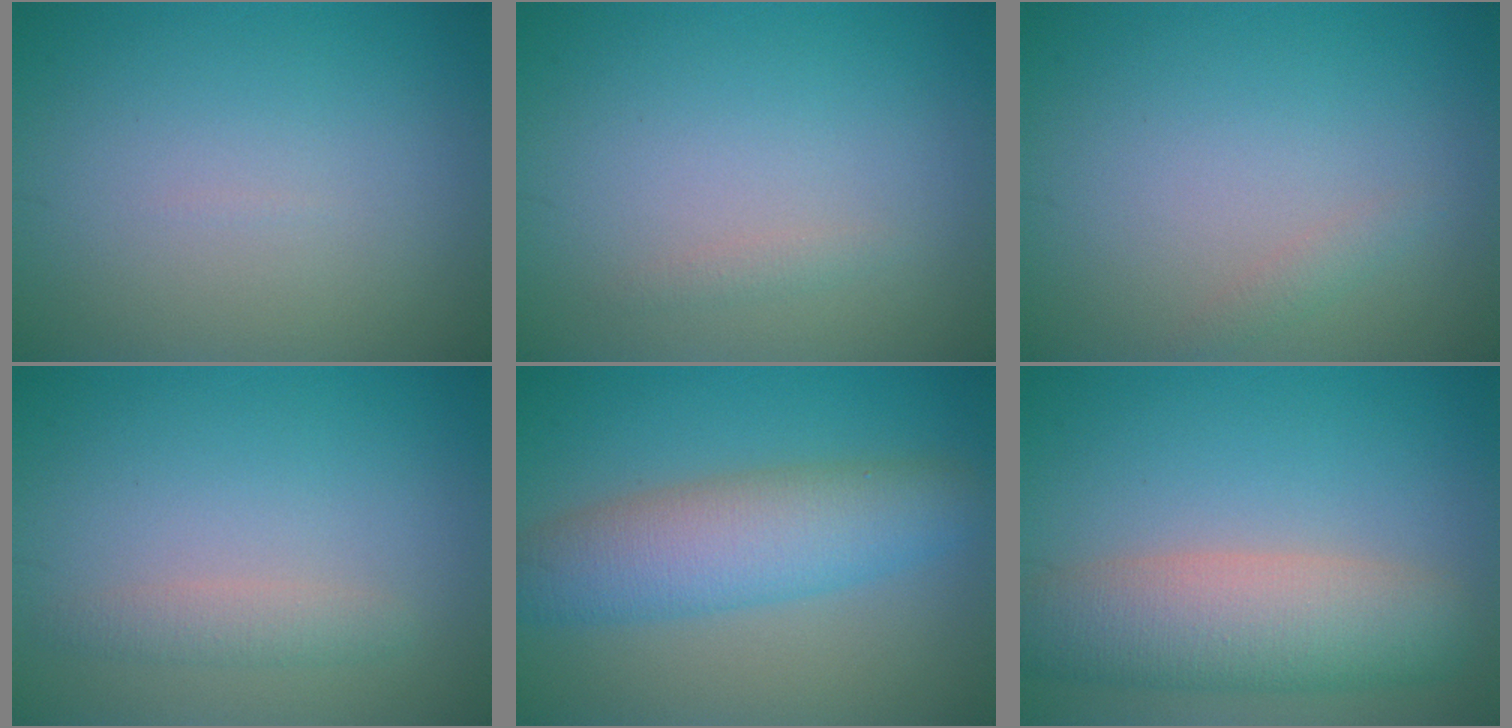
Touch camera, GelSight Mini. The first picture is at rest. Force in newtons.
{"total": 0.7, "press": 0.7, "slide": 0.0}
{"total": 0.8, "press": 0.8, "slide": 0.1}
{"total": 1.6, "press": 1.6, "slide": 0.0}
{"total": 6.4, "press": 6.4, "slide": 0.2}
{"total": 6.8, "press": 6.8, "slide": 0.4}